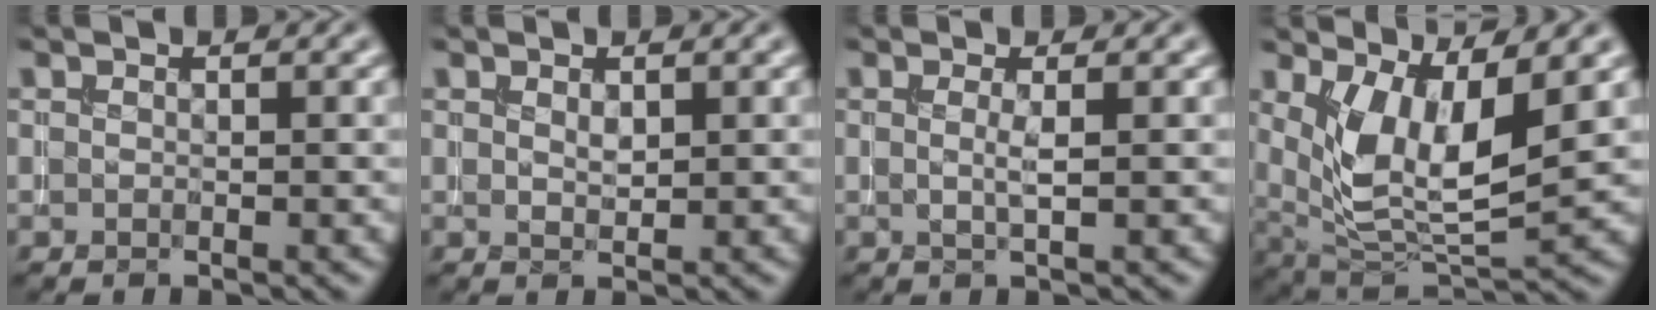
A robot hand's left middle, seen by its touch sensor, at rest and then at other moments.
{"total": 0.9, "force": [0.5, 0.5, 0.6], "torque": [-0.015, -0.003, 0.012]}
{"total": 1.3, "force": [0.1, 0.2, 1.3], "torque": [-0.026, -0.002, -0.001]}
{"total": 7.2, "force": [2.2, 2.9, 6.1], "torque": [-0.129, -0.021, 0.049]}